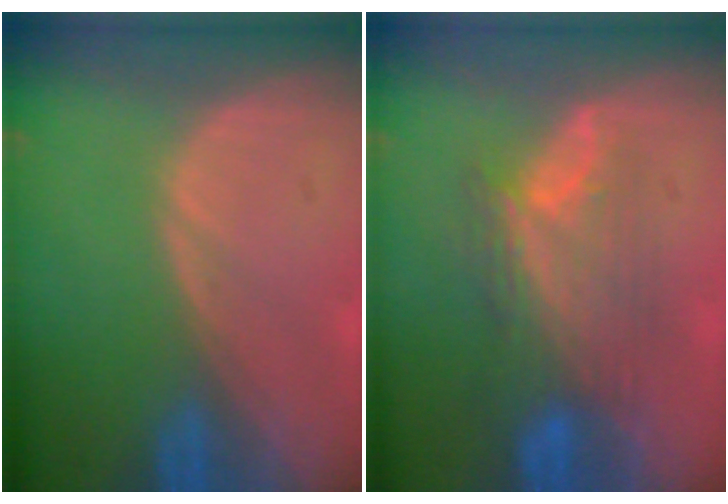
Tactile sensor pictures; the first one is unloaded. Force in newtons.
{"total": 7.6, "press": 7.3, "slide": 2.3}